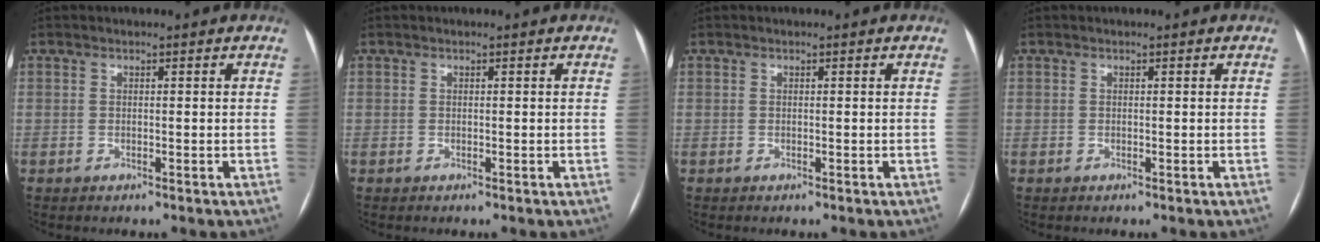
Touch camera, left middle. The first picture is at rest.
{"total": 0.0}
{"total": 0.0}
{"total": 0.0}